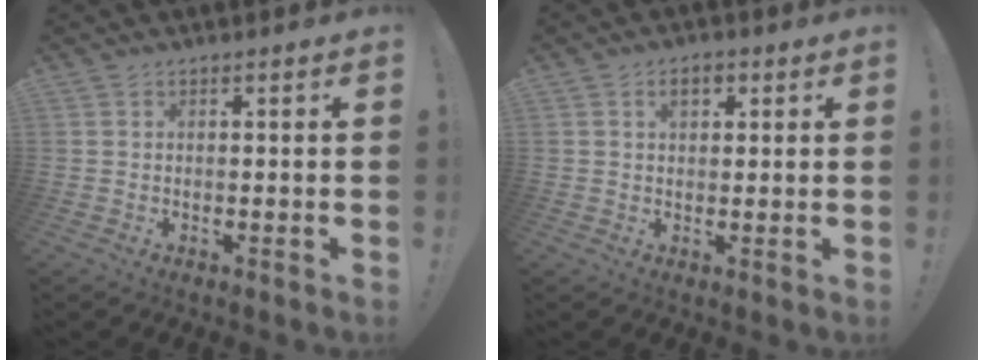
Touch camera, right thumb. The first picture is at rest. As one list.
[{"total": 3.8, "force": [1.5, 2.3, 2.7], "torque": [-0.037, 0.001, 0.022]}]